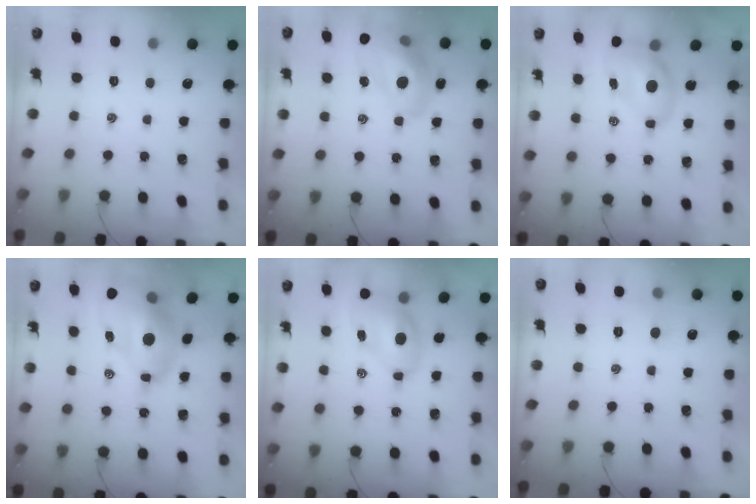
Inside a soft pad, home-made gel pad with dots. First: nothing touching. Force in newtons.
{"total": 17.1, "press": 16.4, "slide": 4.6}
{"total": 7.9, "press": 7.7, "slide": 1.7}
{"total": 14.2, "press": 13.6, "slide": 4.2}
{"total": 7.6, "press": 7.3, "slide": 2.3}
{"total": 4.7, "press": 4.4, "slide": 1.5}